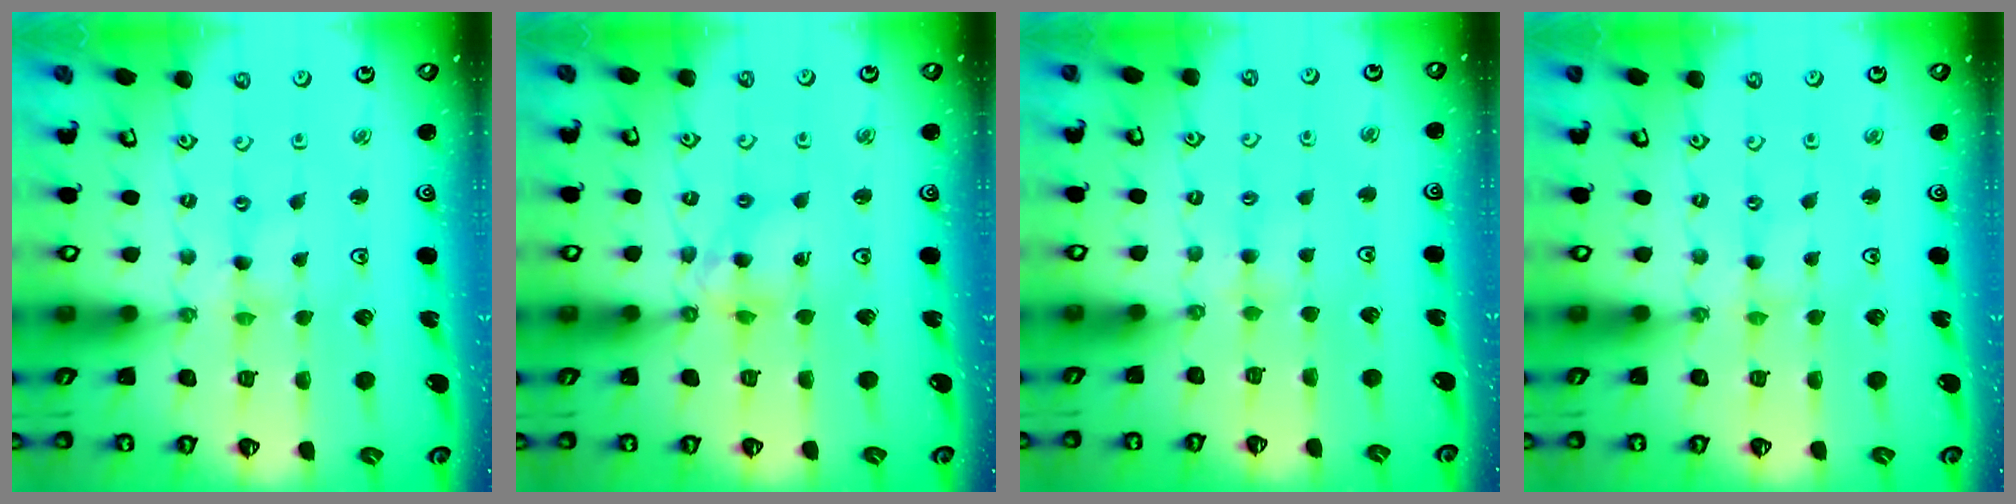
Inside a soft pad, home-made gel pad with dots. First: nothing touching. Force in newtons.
{"total": 7.7, "press": 7.6, "slide": 0.7}
{"total": 3.5, "press": 3.5, "slide": 0.6}
{"total": 0.0}